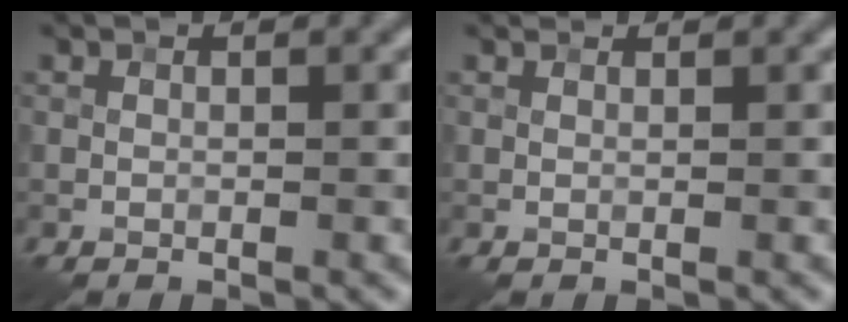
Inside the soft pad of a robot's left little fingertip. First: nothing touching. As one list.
[{"total": 1.1, "force": [1.1, 0.2, 0.3], "torque": [-0.013, -0.001, 0.010]}]